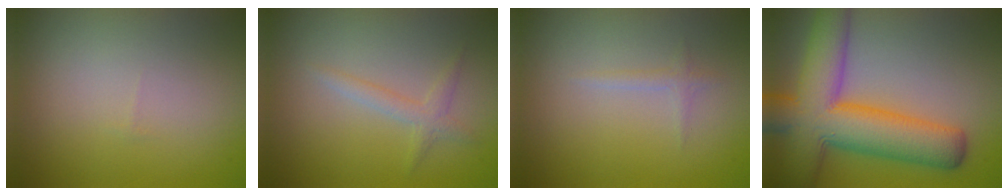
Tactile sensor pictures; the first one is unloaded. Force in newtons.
{"total": 1.5, "press": 1.5, "slide": 0.1}
{"total": 0.8, "press": 0.8, "slide": 0.1}
{"total": 12.0, "press": 12.0, "slide": 0.4}